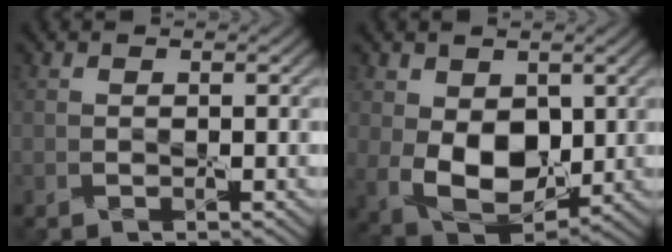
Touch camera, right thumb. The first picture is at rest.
{"total": 9.8, "force": [0.4, 6.8, 7.1], "torque": [-0.158, -0.018, 0.016]}